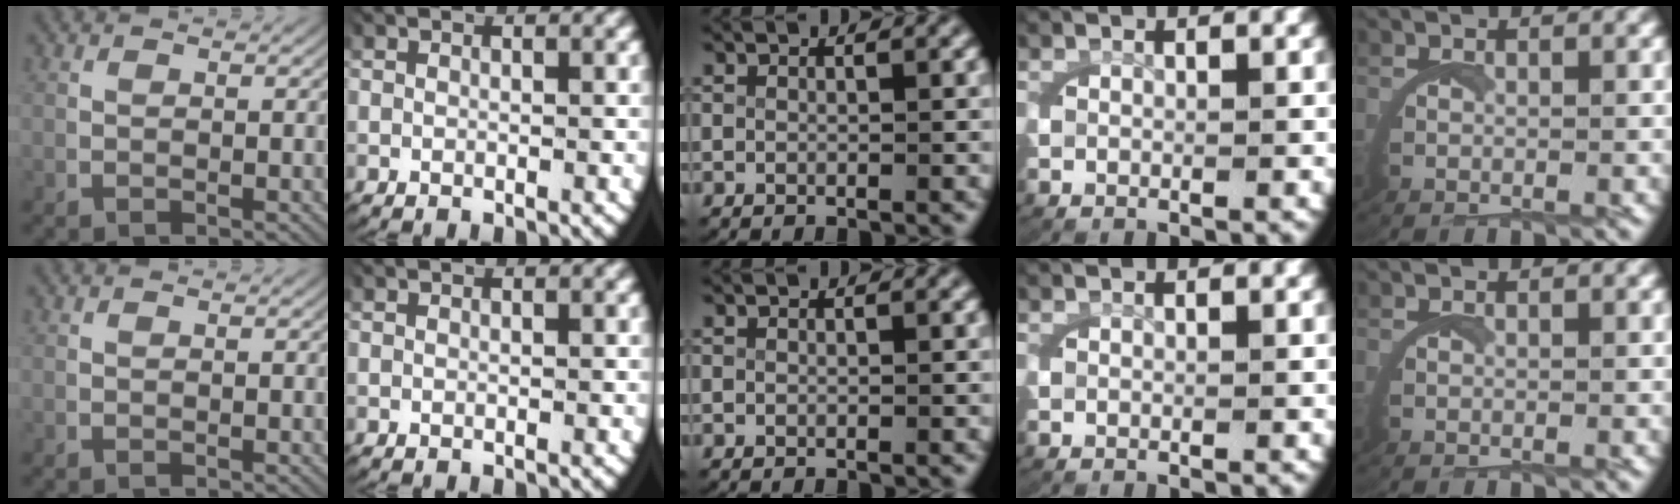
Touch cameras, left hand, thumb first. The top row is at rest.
{}